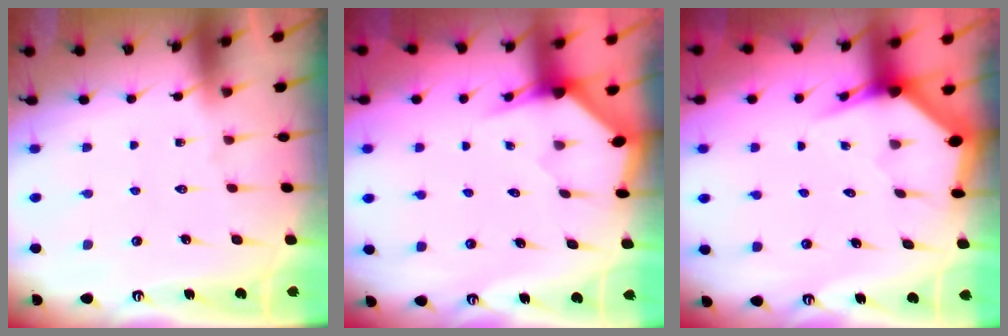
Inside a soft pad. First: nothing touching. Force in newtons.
{"total": 2.7, "press": 2.7, "slide": 0.2}
{"total": 3.7, "press": 3.7, "slide": 0.5}